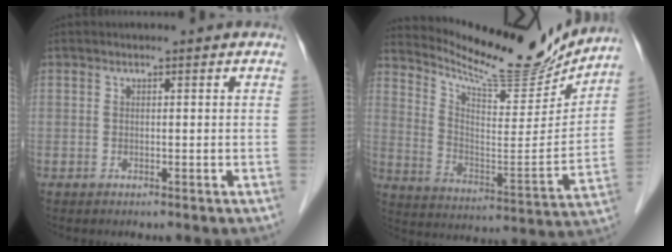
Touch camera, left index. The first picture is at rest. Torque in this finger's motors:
{"motor_torque": [-0.06, -0.22, 0.28, 0.06]}